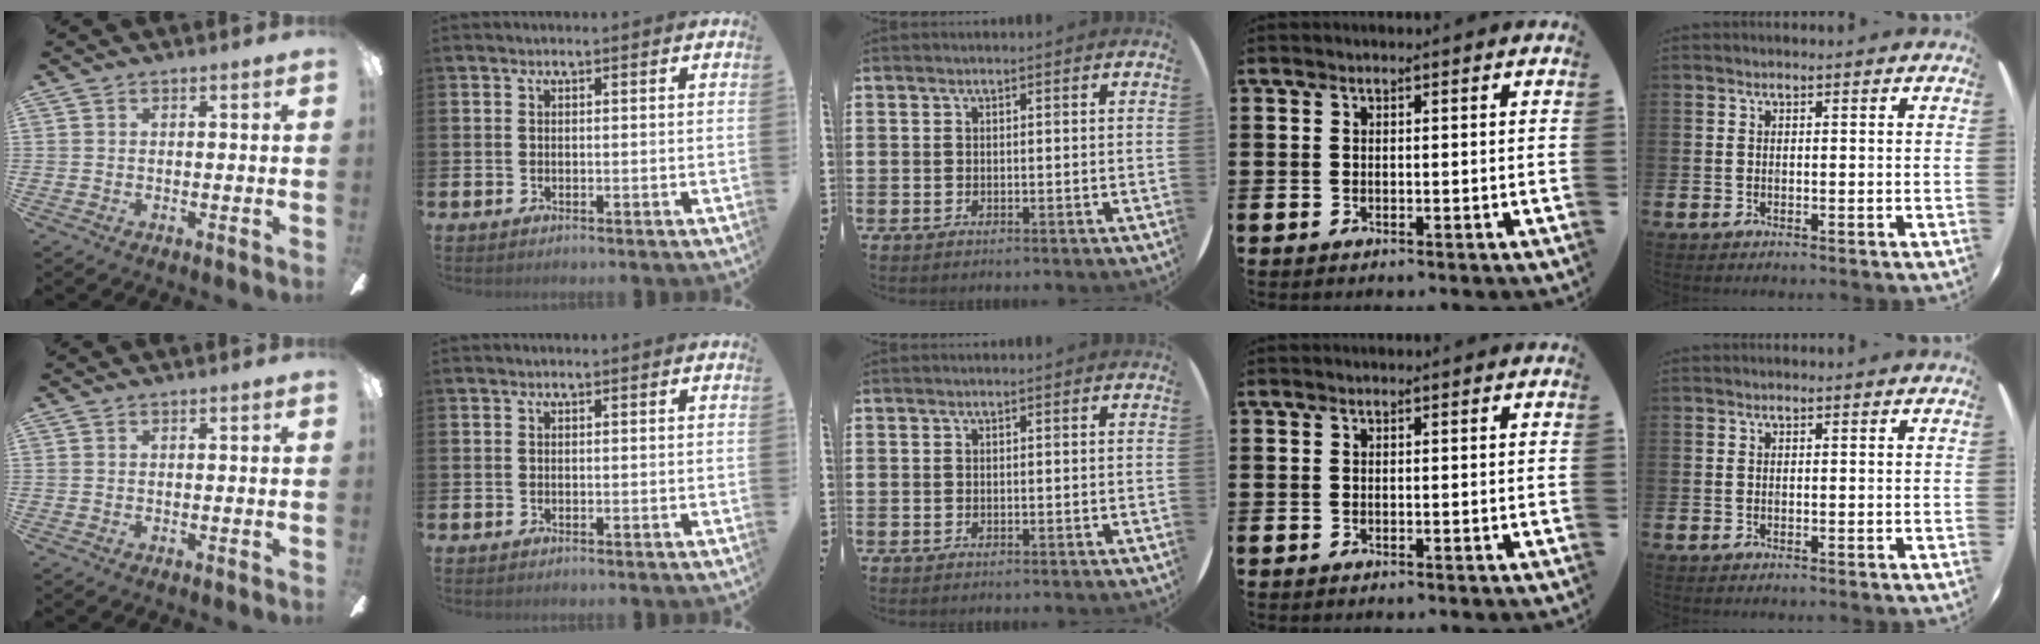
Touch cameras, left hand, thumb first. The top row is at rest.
{}